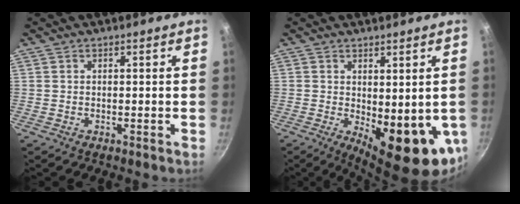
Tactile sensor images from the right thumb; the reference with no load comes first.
{"total": 12.8, "force": [-1.2, 5.3, 11.6], "torque": [-0.128, -0.019, -0.001]}